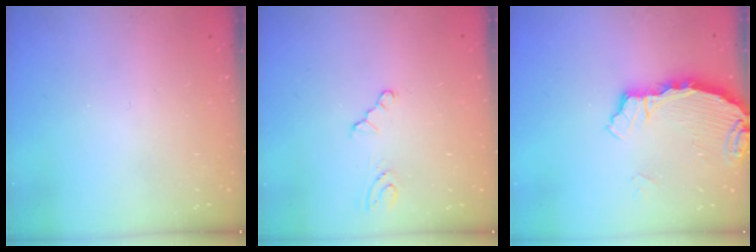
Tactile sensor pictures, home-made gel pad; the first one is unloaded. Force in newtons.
{"total": 3.5, "press": 3.4, "slide": 0.6}
{"total": 3.4, "press": 3.4, "slide": 0.4}